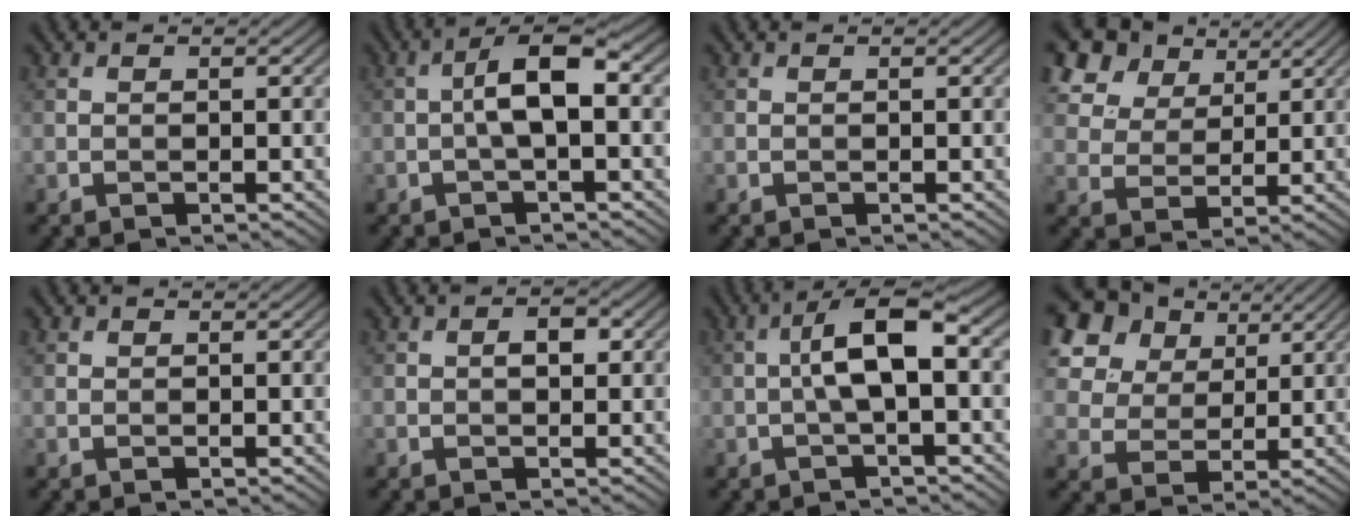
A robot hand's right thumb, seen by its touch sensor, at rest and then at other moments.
{"total": 5.3, "force": [-0.3, 1.5, 5.1], "torque": [-0.094, 0.017, -0.012]}
{"total": 0.0}
{"total": 10.9, "force": [6.7, 7.0, 4.9], "torque": [-0.155, 0.012, 0.137]}
{"total": 0.0}
{"total": 2.0, "force": [0.2, 1.1, 1.6], "torque": [-0.022, 0.002, 0.000]}
{"total": 6.6, "force": [-0.1, 1.8, 6.3], "torque": [-0.114, 0.020, -0.010]}
{"total": 13.7, "force": [7.7, 9.3, 6.4], "torque": [-0.195, 0.029, 0.170]}